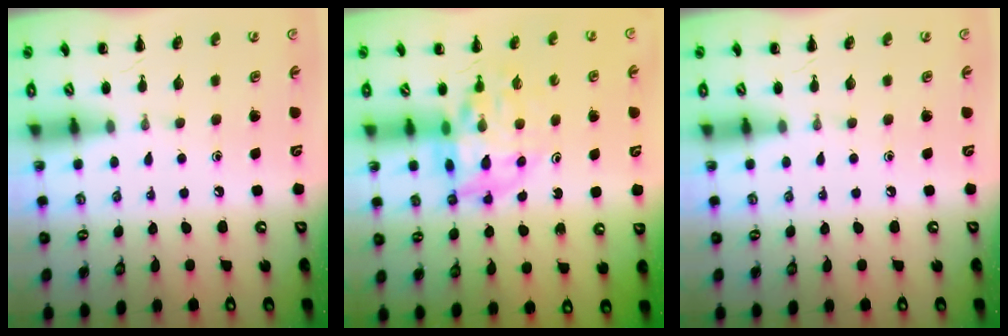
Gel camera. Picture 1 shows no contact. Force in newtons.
{"total": 10.5, "press": 10.0, "slide": 3.2}
{"total": 0.0}